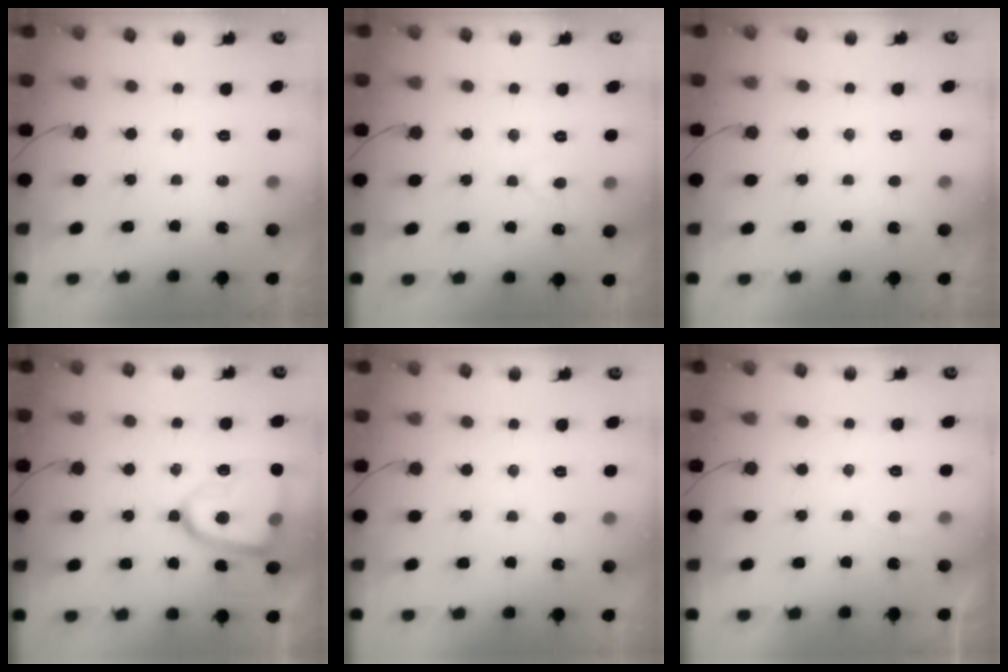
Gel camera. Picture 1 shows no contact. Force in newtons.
{"total": 4.4, "press": 4.4, "slide": 0.4}
{"total": 1.6, "press": 1.6, "slide": 0.1}
{"total": 17.2, "press": 17.1, "slide": 1.5}
{"total": 3.0, "press": 3.0, "slide": 0.4}
{"total": 2.0, "press": 1.9, "slide": 0.3}